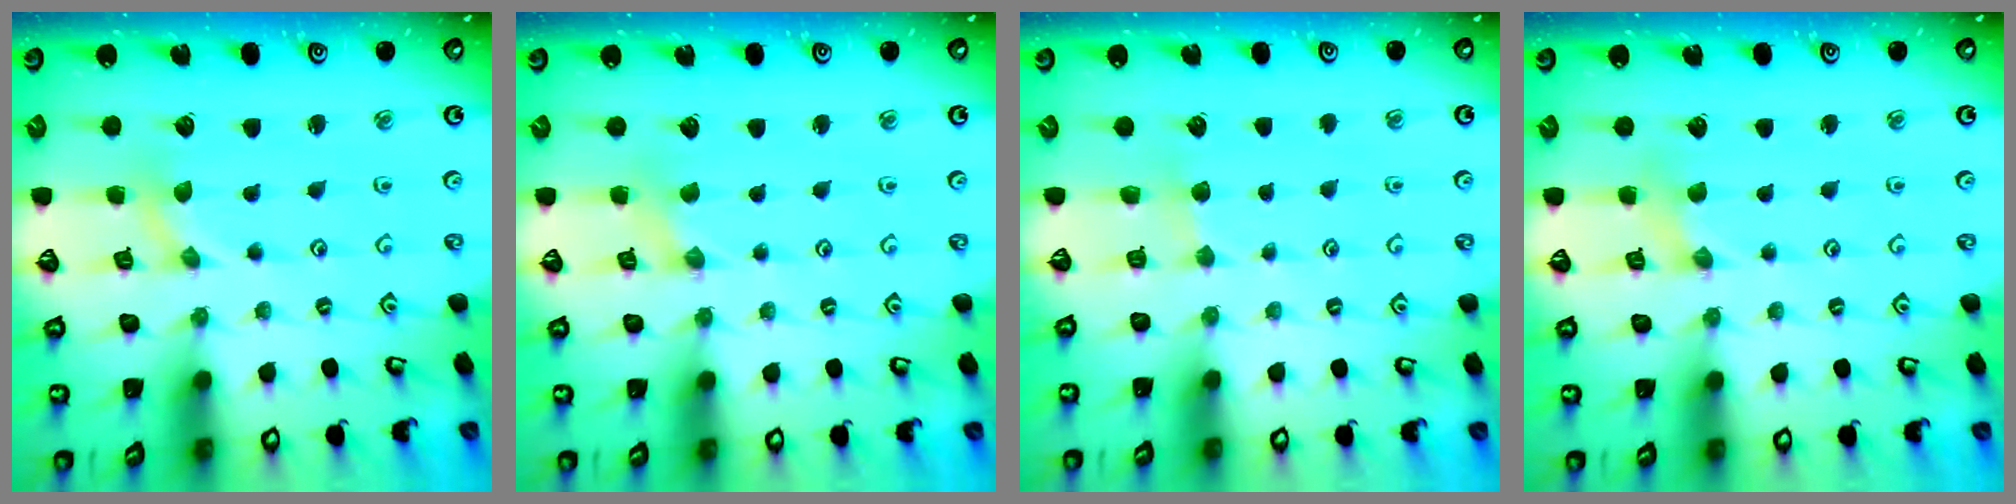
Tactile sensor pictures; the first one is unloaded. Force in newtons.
{"total": 0.0}
{"total": 2.4, "press": 2.4, "slide": 0.4}
{"total": 1.2, "press": 1.1, "slide": 0.2}